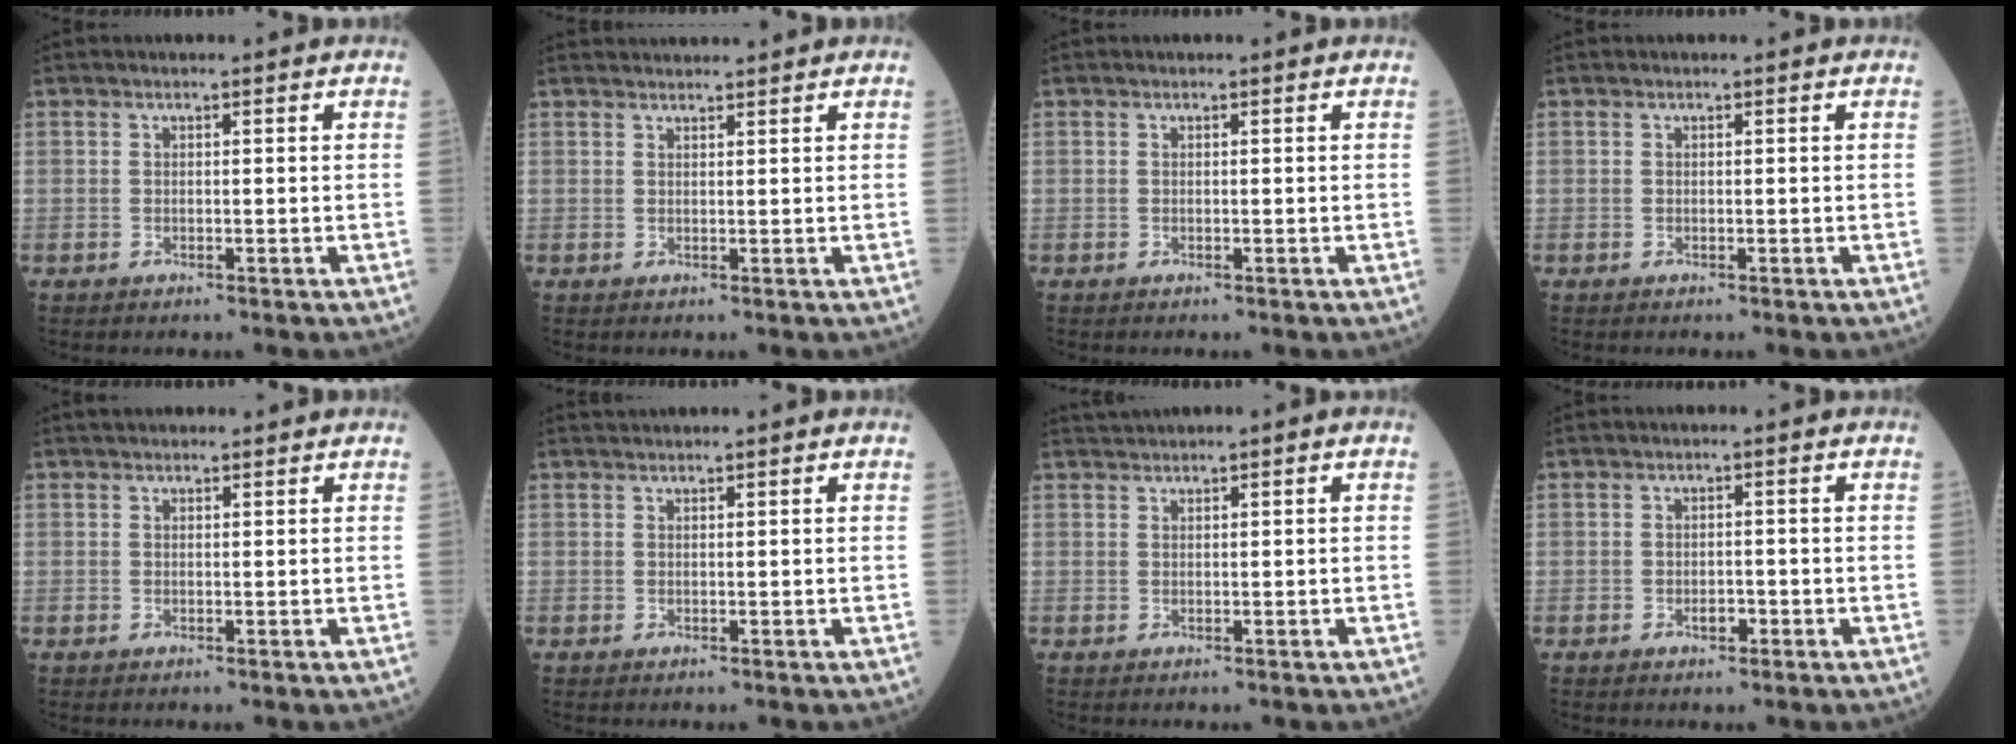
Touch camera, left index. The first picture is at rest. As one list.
[{"total": 3.9, "force": [3.8, 0.0, 0.7], "torque": [-0.011, 0.029, 0.059]}, {"total": 0.0}, {"total": 0.0}, {"total": 2.7, "force": [2.5, 0.7, 0.9], "torque": [-0.009, 0.031, 0.036]}, {"total": 0.8, "force": [0.7, -0.3, 0.0], "torque": [-0.006, 0.008, 0.021]}, {"total": 1.2, "force": [1.0, -0.1, 0.7], "torque": [-0.016, 0.018, 0.025]}, {"total": 1.6, "force": [-0.8, 0.9, 1.1], "torque": [-0.020, 0.002, -0.011]}]